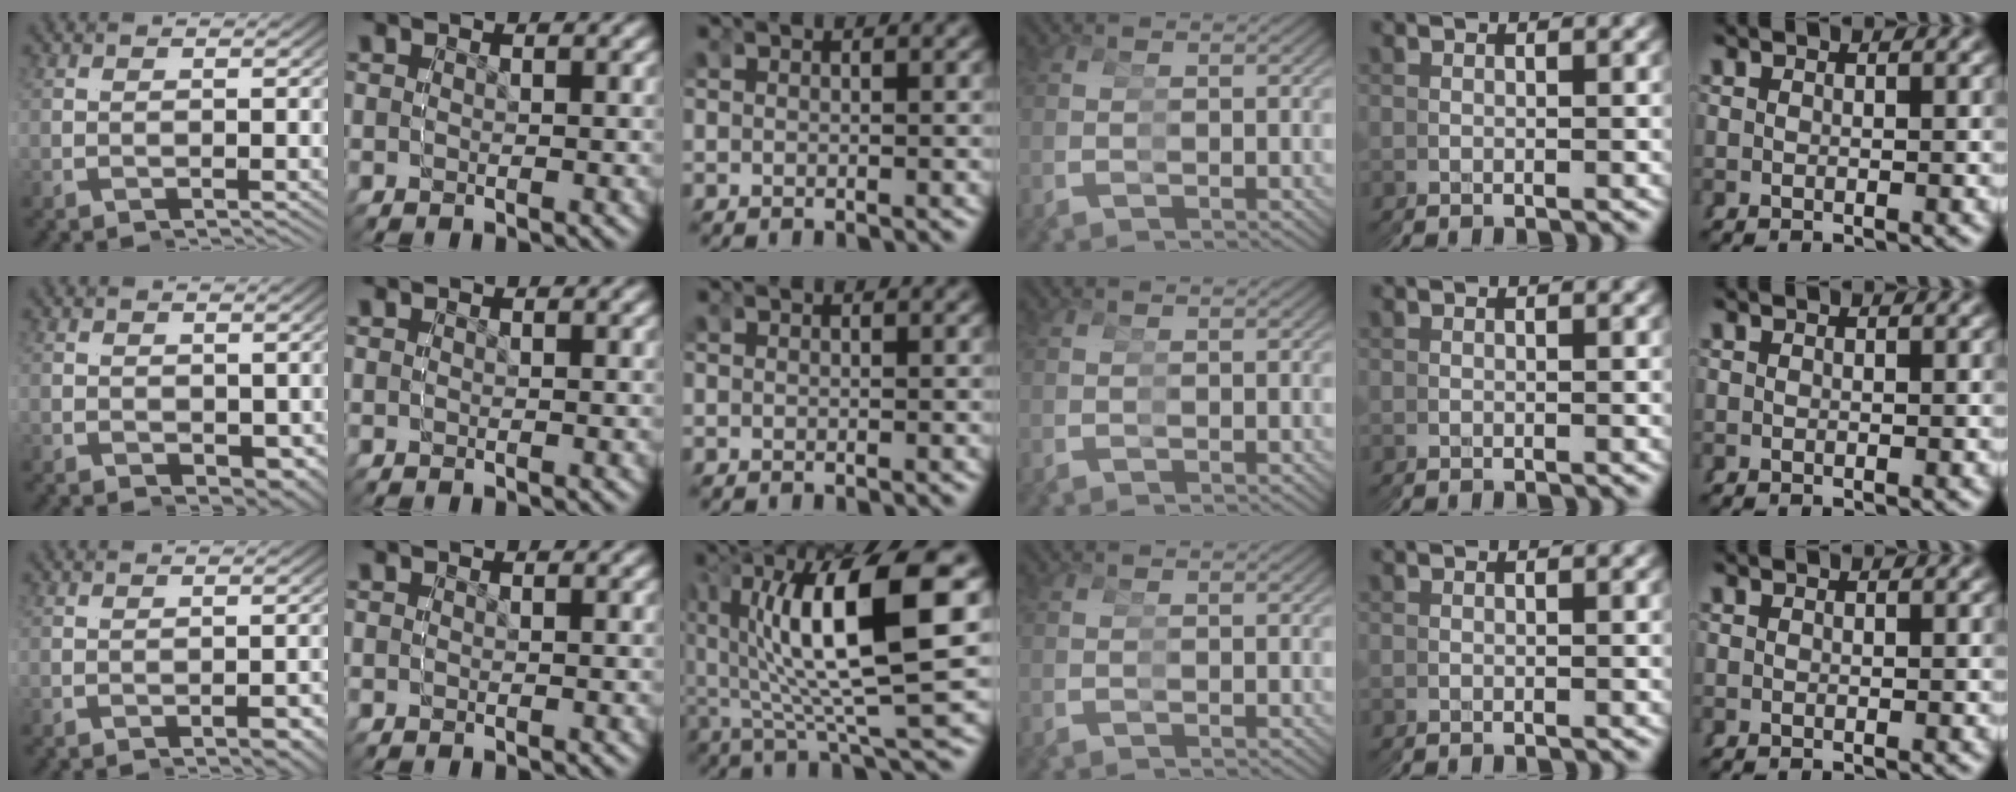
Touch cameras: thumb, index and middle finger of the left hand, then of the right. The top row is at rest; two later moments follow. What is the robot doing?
{"motion": "grasp_and_lifting", "object": "cubes"}